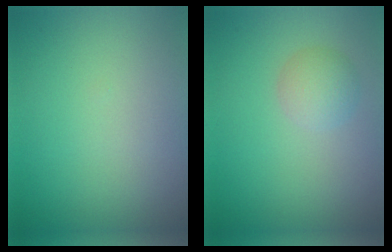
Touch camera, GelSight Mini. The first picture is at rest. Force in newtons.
{"total": 2.0, "press": 2.0, "slide": 0.0}